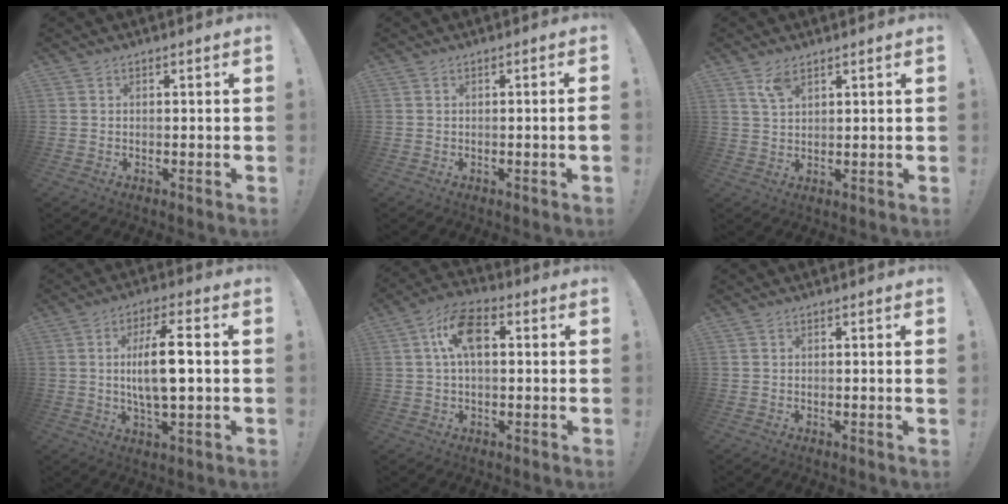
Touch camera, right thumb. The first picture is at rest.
{"total": 1.9, "force": [-0.3, -0.4, 1.9], "torque": [-0.030, -0.001, -0.008]}
{"total": 5.1, "force": [3.2, 2.3, 3.2], "torque": [-0.057, -0.012, 0.060]}
{"total": 11.9, "force": [0.7, 3.5, 11.4], "torque": [-0.203, -0.002, 0.001]}
{"total": 11.0, "force": [2.4, 6.3, 8.8], "torque": [-0.158, 0.016, 0.046]}
{"total": 0.8, "force": [0.4, -0.2, 0.6], "torque": [-0.011, -0.001, 0.007]}